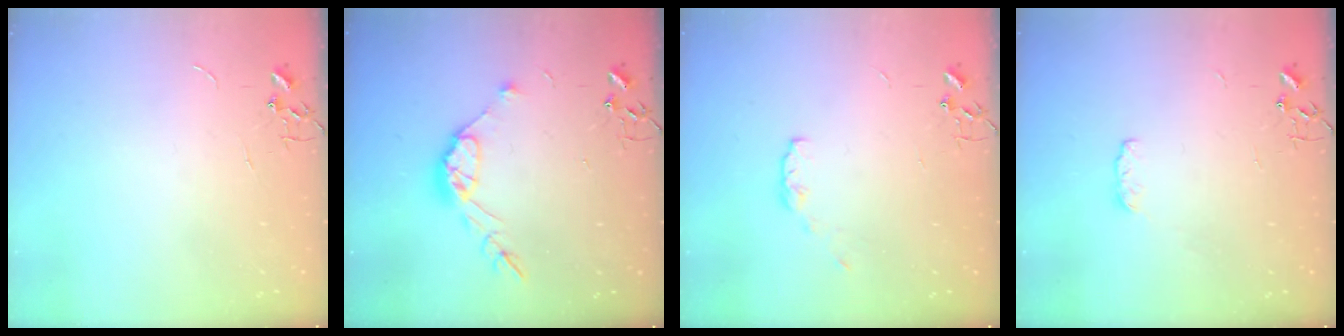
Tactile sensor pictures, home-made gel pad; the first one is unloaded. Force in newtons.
{"total": 10.9, "press": 10.8, "slide": 0.8}
{"total": 5.3, "press": 5.2, "slide": 0.8}
{"total": 3.7, "press": 3.6, "slide": 0.6}